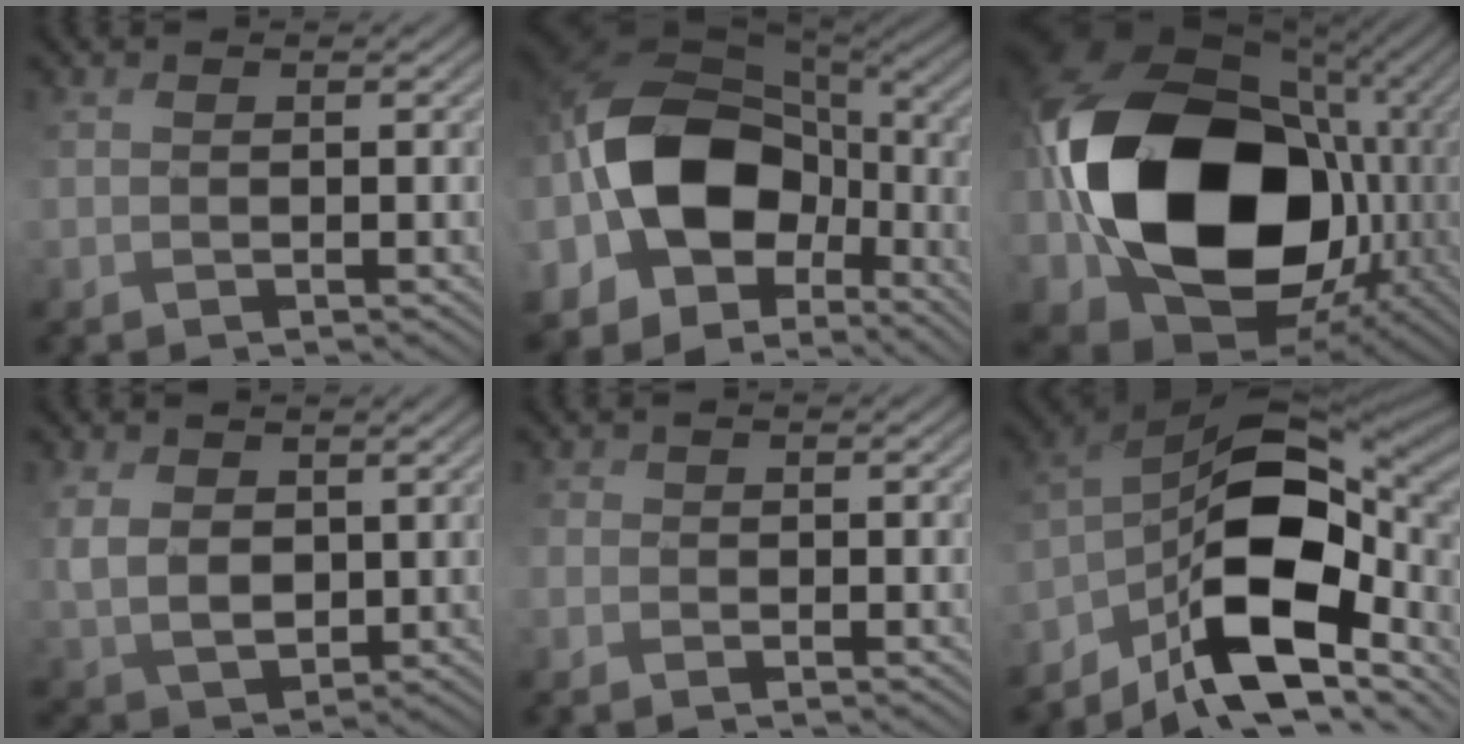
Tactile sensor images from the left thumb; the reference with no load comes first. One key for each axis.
{"total": 17.2, "fx": -2.3, "fy": 11.2, "fz": 12.8, "tx": -0.252, "ty": 0.014, "tz": -0.049}
{"total": 21.8, "fx": 0.4, "fy": 16.1, "fz": 14.7, "tx": -0.359, "ty": -0.035, "tz": 0.034}
{"total": 5.3, "fx": 2.7, "fy": 3.8, "fz": 2.6, "tx": -0.076, "ty": -0.001, "tz": 0.064}
{"total": 1.6, "fx": -1.1, "fy": 1.1, "fz": 0.4, "tx": -0.014, "ty": -0.006, "tz": -0.025}
{"total": 15.6, "fx": -6.4, "fy": 8.3, "fz": 11.5, "tx": -0.227, "ty": -0.005, "tz": -0.121}